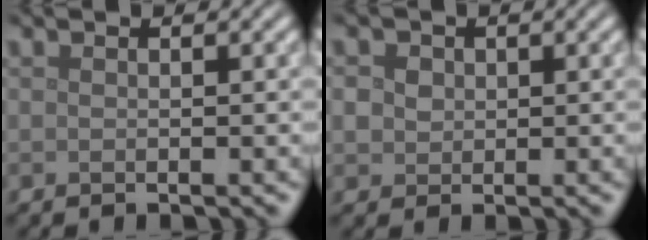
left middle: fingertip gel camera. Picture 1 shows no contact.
{"total": 3.0, "force": [1.1, 2.4, 1.4], "torque": [-0.025, 0.011, 0.013]}